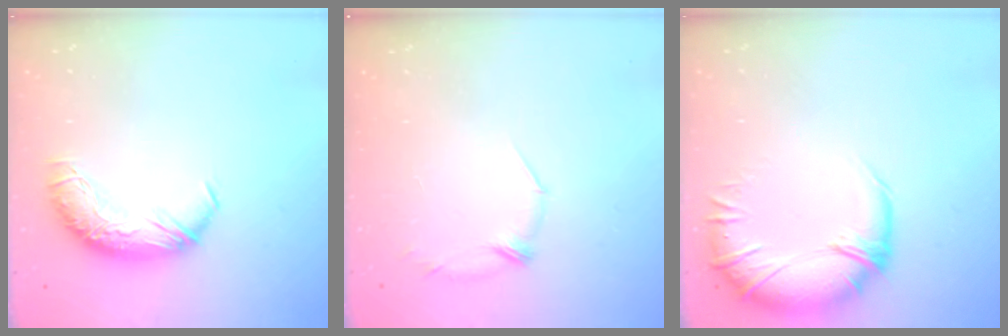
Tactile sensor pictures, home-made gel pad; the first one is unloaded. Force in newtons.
{"total": 6.1, "press": 6.0, "slide": 1.1}
{"total": 2.7, "press": 0.1, "slide": 2.7}